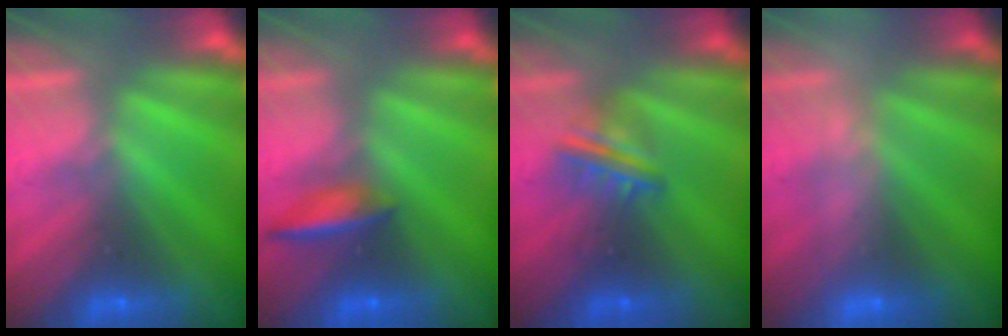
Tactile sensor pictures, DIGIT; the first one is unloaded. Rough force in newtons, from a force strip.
{"total": 7.5}
{"total": 2.8}
{"total": 2.4}